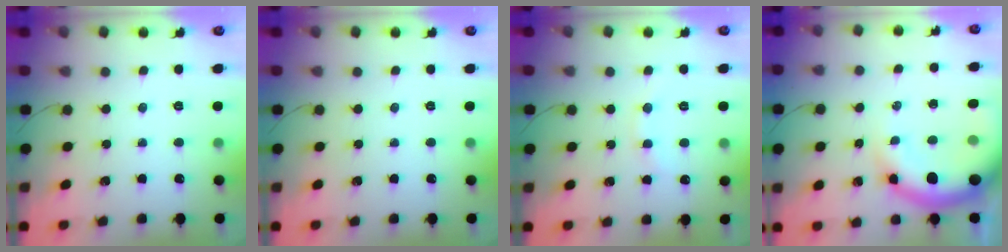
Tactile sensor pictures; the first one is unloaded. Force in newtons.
{"total": 0.0}
{"total": 6.6, "press": 6.4, "slide": 1.5}
{"total": 10.0, "press": 9.5, "slide": 3.0}